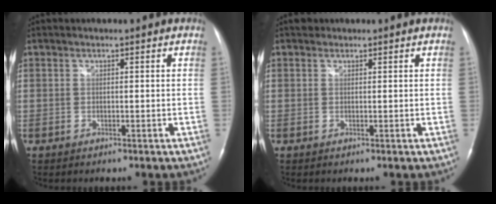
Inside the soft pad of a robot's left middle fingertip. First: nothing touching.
{"total": 0.7, "force": [0.5, 0.5, 0.0], "torque": [-0.001, 0.004, 0.007]}